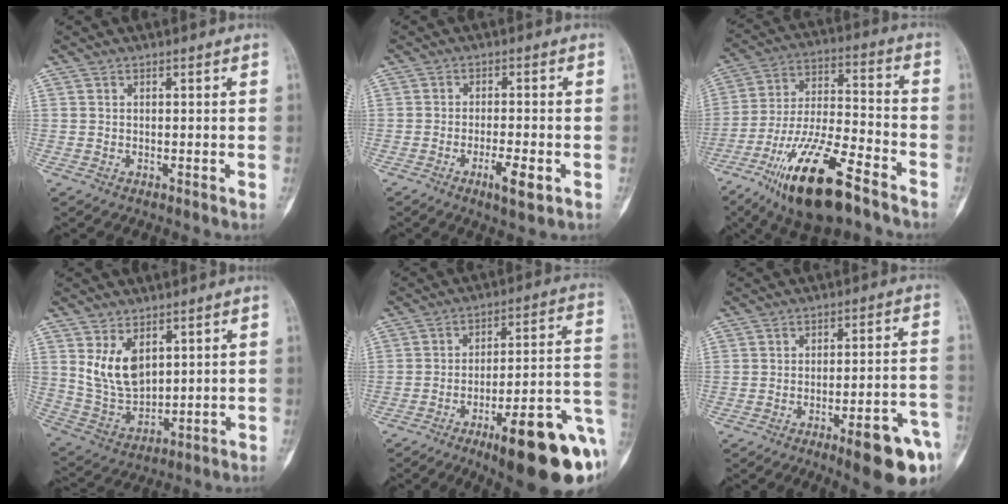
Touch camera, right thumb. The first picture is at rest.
{"total": 5.1, "force": [-2.3, 1.3, 4.4], "torque": [-0.077, 0.003, -0.036]}
{"total": 20.5, "force": [-12.6, 6.1, 15.0], "torque": [-0.299, 0.058, -0.224]}
{"total": 9.9, "force": [3.8, 6.2, 6.7], "torque": [-0.105, -0.025, 0.095]}
{"total": 22.4, "force": [-9.3, 5.6, 19.6], "torque": [-0.213, 0.049, -0.128]}
{"total": 13.6, "force": [-7.0, 2.9, 11.3], "torque": [-0.126, 0.039, -0.086]}